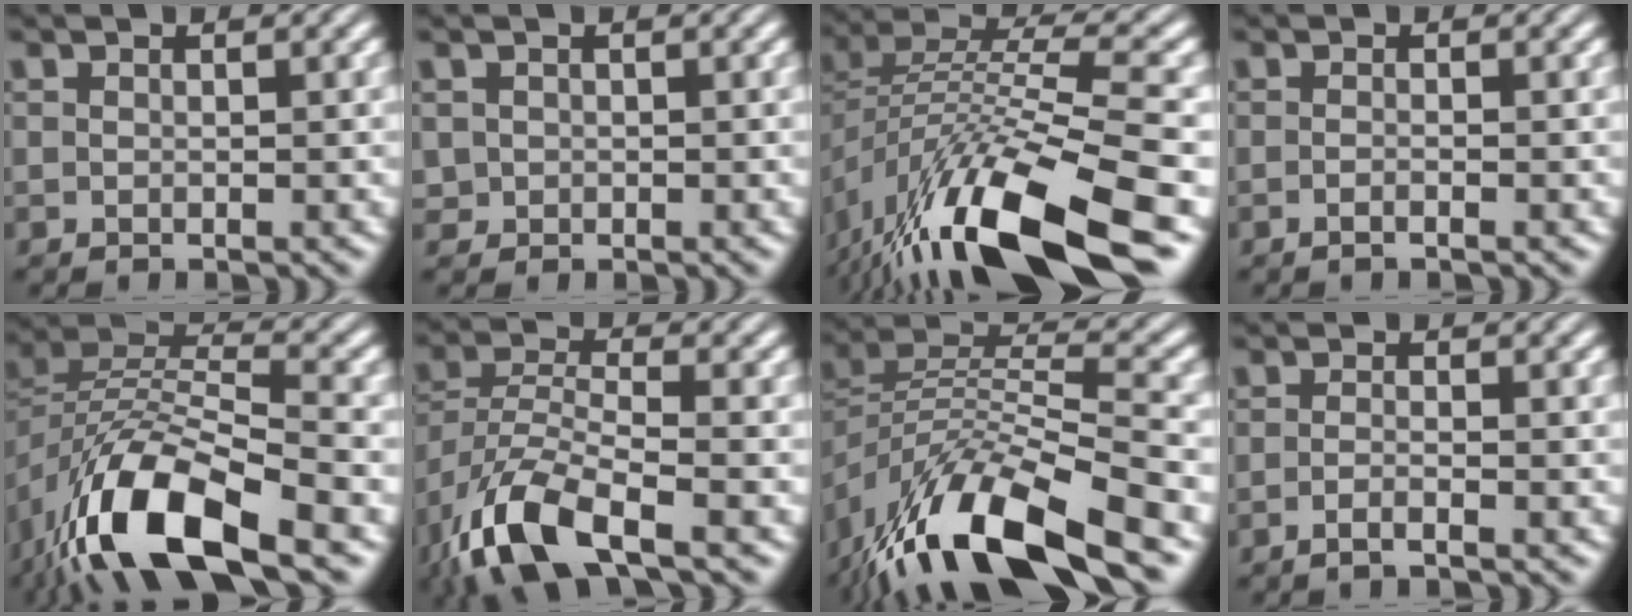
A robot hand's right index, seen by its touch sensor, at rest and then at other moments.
{"total": 1.3, "force": [0.0, 1.3, 0.4], "torque": [-0.017, -0.015, 0.009]}
{"total": 12.7, "force": [-4.1, 5.6, 10.6], "torque": [-0.187, -0.029, -0.051]}
{"total": 1.2, "force": [-1.0, -0.4, 0.6], "torque": [-0.011, 0.000, -0.019]}
{"total": 10.1, "force": [-3.1, 5.1, 8.1], "torque": [-0.168, -0.037, -0.035]}
{"total": 7.3, "force": [-3.7, 3.3, 5.4], "torque": [-0.128, -0.045, -0.037]}
{"total": 11.7, "force": [-4.5, 5.4, 9.3], "torque": [-0.182, -0.043, -0.054]}
{"total": 1.9, "force": [-1.6, -0.5, 1.0], "torque": [-0.023, -0.006, -0.026]}